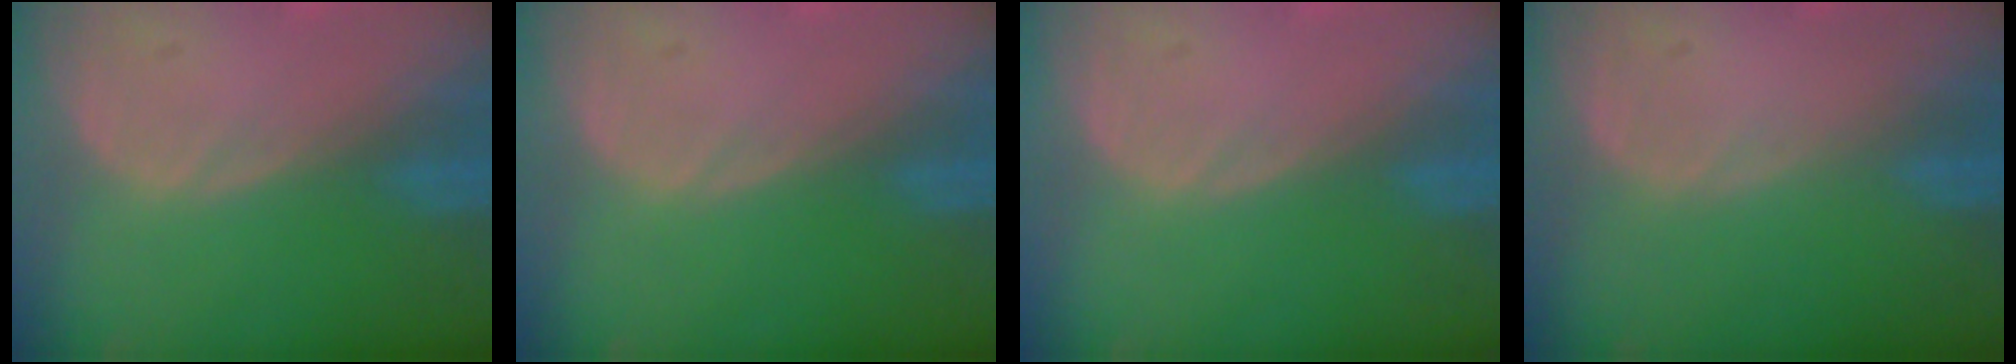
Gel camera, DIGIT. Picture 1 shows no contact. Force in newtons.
{"total": 0.0}
{"total": 0.0}
{"total": 0.0}